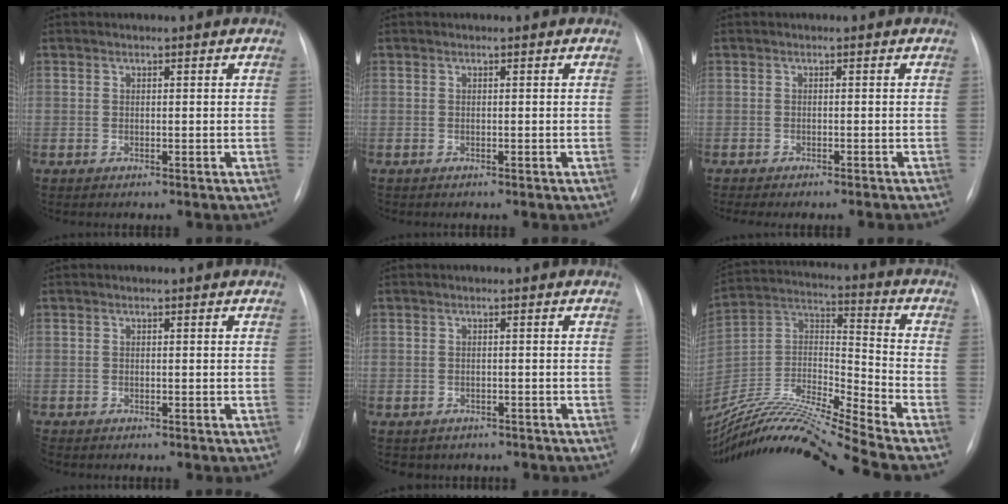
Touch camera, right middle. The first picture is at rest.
{"total": 0.0}
{"total": 6.0, "force": [-5.5, 0.4, 2.5], "torque": [-0.021, -0.001, -0.070]}
{"total": 0.8, "force": [-0.8, 0.3, 0.2], "torque": [-0.004, -0.001, -0.013]}
{"total": 4.1, "force": [-3.4, 2.2, 0.5], "torque": [-0.012, 0.008, -0.037]}
{"total": 21.2, "force": [-18.8, -2.4, 9.6], "torque": [-0.210, -0.003, -0.344]}